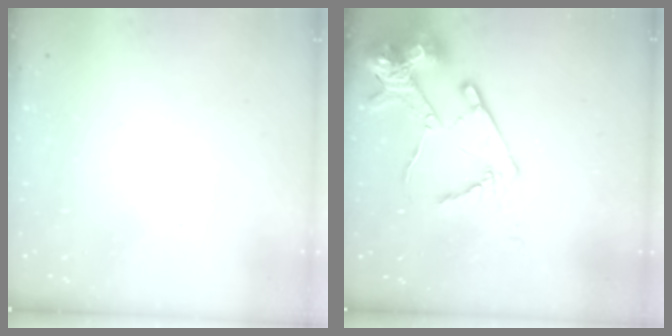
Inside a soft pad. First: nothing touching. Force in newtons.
{"total": 15.7, "press": 15.6, "slide": 1.7}